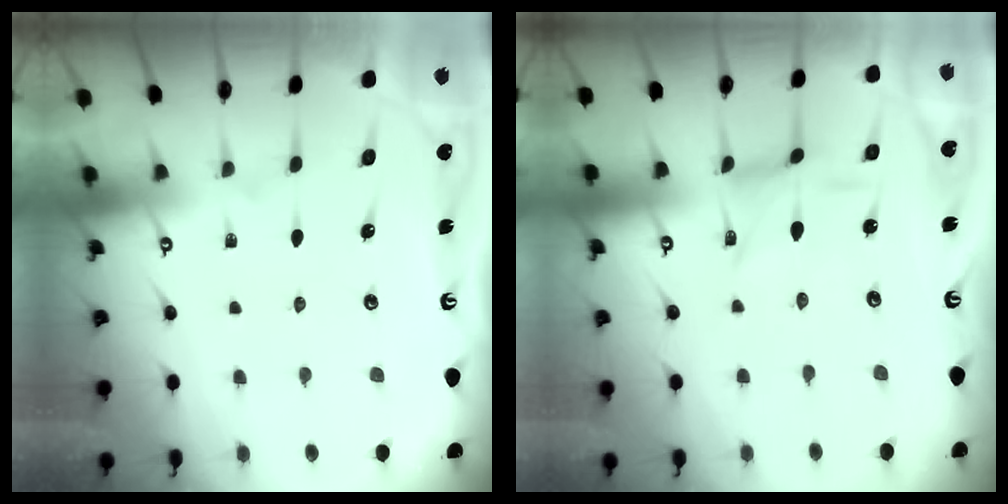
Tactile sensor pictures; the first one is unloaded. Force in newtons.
{"total": 1.2, "press": 1.2, "slide": 0.2}